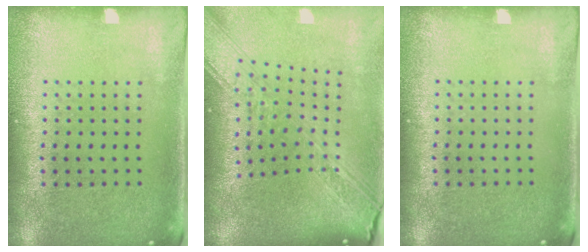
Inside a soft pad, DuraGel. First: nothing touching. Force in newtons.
{"total": 3.5, "press": 2.7, "slide": 2.3}
{"total": 0.0}